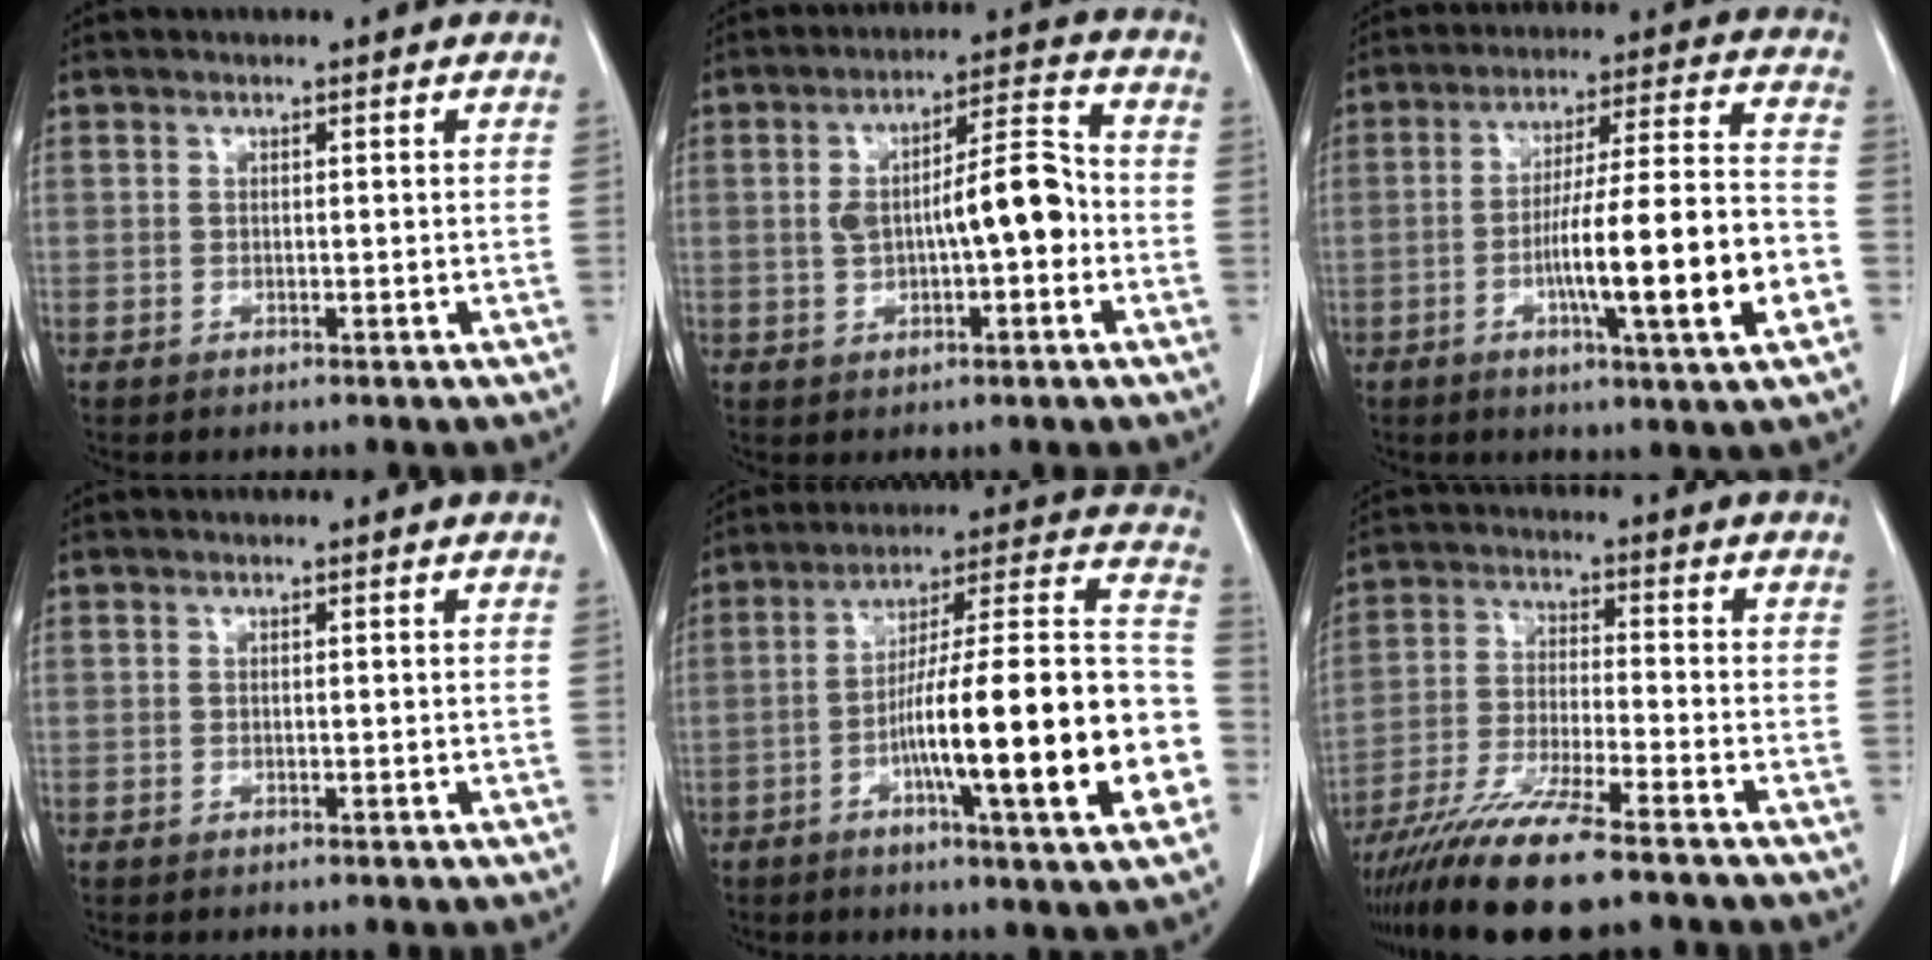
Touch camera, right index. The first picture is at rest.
{"total": 9.5, "force": [-0.8, 2.5, 9.1], "torque": [-0.158, 0.029, -0.007]}
{"total": 16.5, "force": [-4.8, 0.6, 15.8], "torque": [-0.262, 0.004, -0.071]}
{"total": 0.0}
{"total": 23.6, "force": [-6.4, 1.5, 22.6], "torque": [-0.287, 0.013, -0.096]}
{"total": 13.0, "force": [-10.2, 0.4, 8.0], "torque": [-0.149, -0.036, -0.178]}